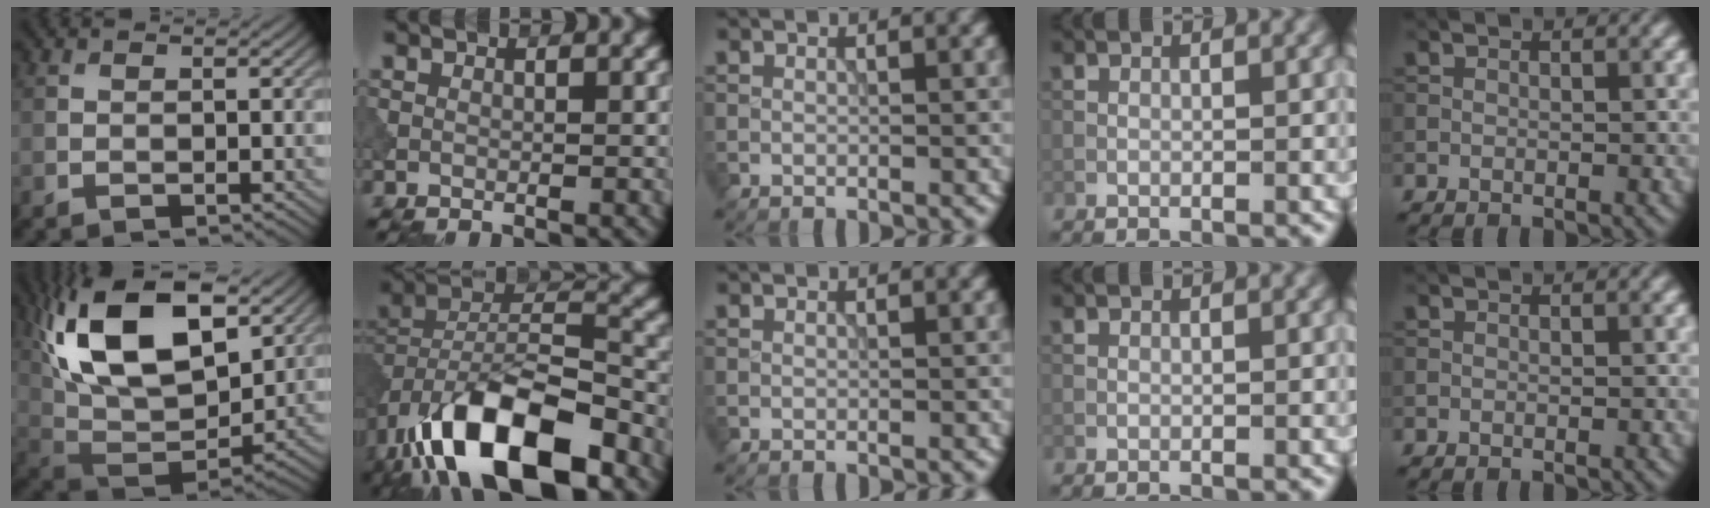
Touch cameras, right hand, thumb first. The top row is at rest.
{"thumb": {"total": 19.7, "force": [8.2, 11.1, 14.1], "torque": [-0.286, 0.031, 0.135]}, "index": {"total": 15.7, "force": [-9.2, 7.0, 10.6], "torque": [-0.189, 0.005, -0.158]}}